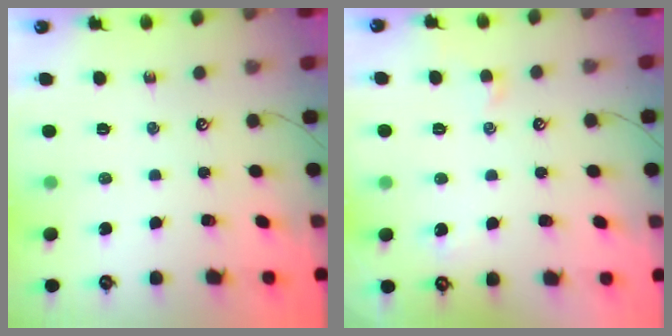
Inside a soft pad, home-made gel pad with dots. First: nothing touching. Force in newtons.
{"total": 0.5, "press": 0.2, "slide": 0.5}